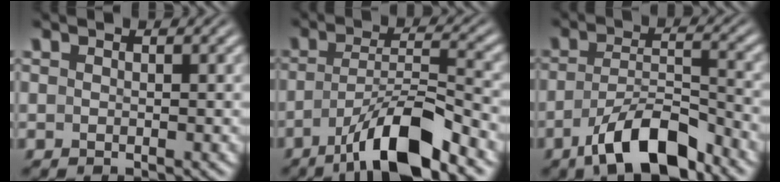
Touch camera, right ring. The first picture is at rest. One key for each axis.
{"total": 6.9, "fx": -3.6, "fy": 1.4, "fz": 5.7, "tx": -0.081, "ty": -0.018, "tz": -0.052}
{"total": 6.3, "fx": -4.2, "fy": 2.0, "fz": 4.3, "tx": -0.059, "ty": -0.014, "tz": -0.062}